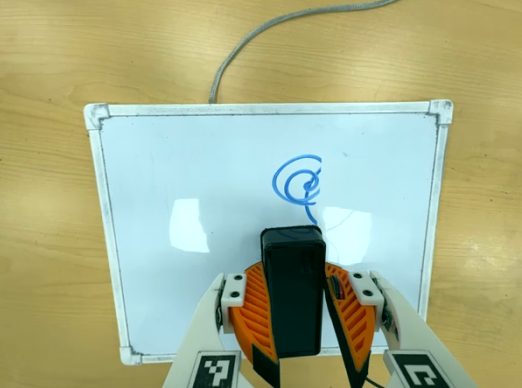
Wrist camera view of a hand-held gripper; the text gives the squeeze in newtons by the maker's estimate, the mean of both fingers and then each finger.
{"total": 8.4, "left": 9.1, "right": 7.8}